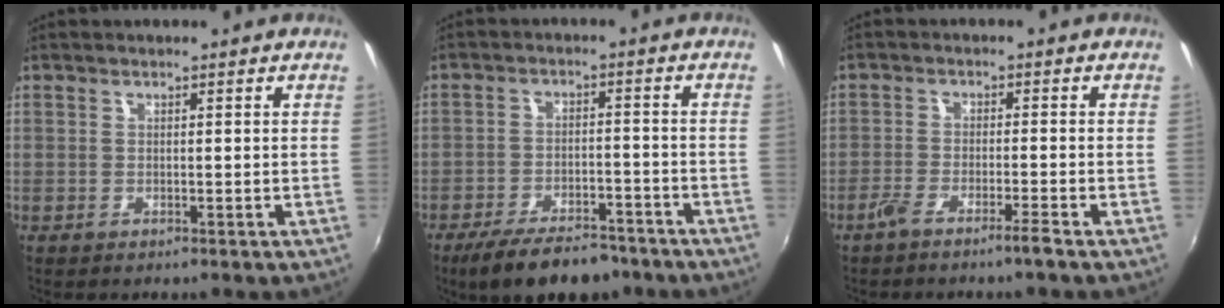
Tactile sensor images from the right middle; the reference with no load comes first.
{"total": 12.2, "force": [-9.5, 4.4, 6.2], "torque": [-0.133, -0.012, -0.147]}
{"total": 3.7, "force": [-2.9, -0.4, 2.2], "torque": [-0.061, -0.002, -0.059]}